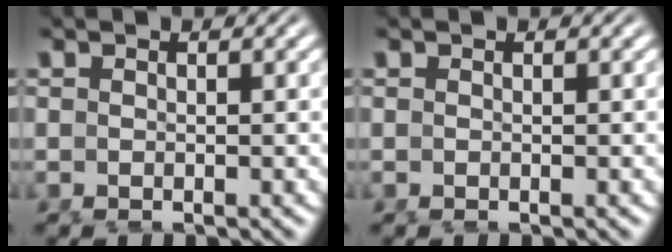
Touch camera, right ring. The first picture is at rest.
{"total": 0.0}